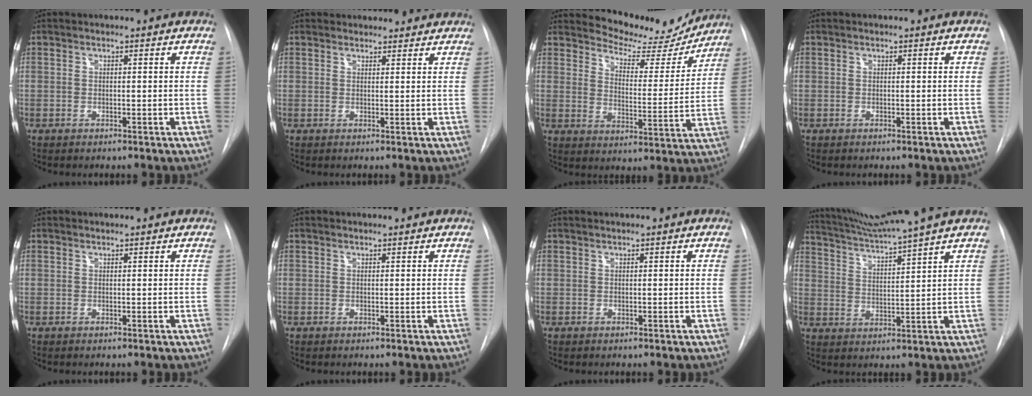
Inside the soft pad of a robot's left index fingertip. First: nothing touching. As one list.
[{"total": 5.3, "force": [5.0, 1.7, 0.4], "torque": [0.002, 0.018, 0.053]}, {"total": 12.3, "force": [11.8, 2.8, 1.6], "torque": [-0.022, -0.033, 0.158]}, {"total": 0.0}, {"total": 1.4, "force": [1.3, 0.2, 0.3], "torque": [-0.007, 0.018, 0.020]}, {"total": 1.8, "force": [1.8, 0.2, 0.3], "torque": [-0.008, 0.019, 0.025]}, {"total": 0.5, "force": [0.5, -0.2, 0.2], "torque": [-0.005, 0.005, 0.013]}, {"total": 10.6, "force": [9.4, -2.9, 3.9], "torque": [-0.079, -0.010, 0.163]}]